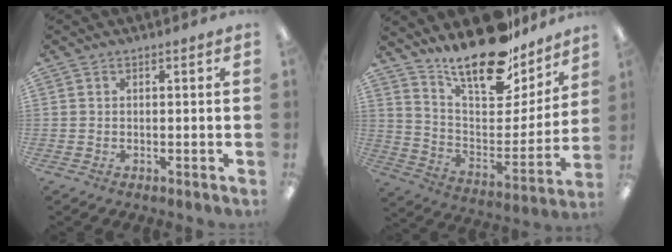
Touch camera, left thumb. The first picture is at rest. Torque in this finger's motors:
{"motor_torque": [1.66, 1.63, 1.42, -1.35, 0.10]}